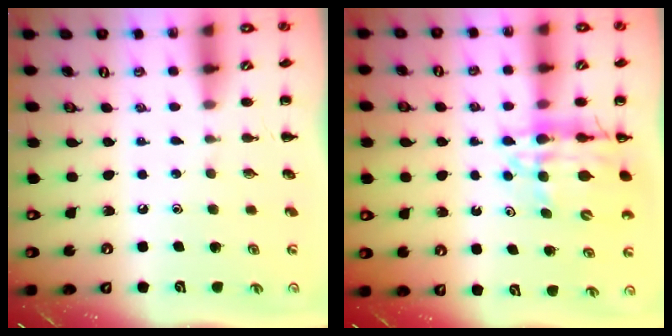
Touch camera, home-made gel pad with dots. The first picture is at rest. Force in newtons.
{"total": 11.6, "press": 11.1, "slide": 3.3}